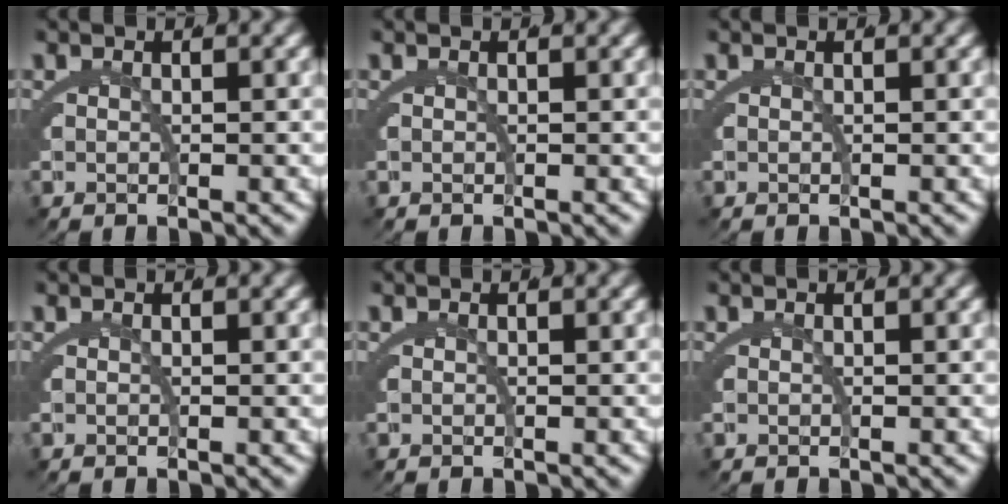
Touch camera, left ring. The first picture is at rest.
{"total": 0.0}
{"total": 0.0}
{"total": 0.0}
{"total": 0.0}
{"total": 0.0}